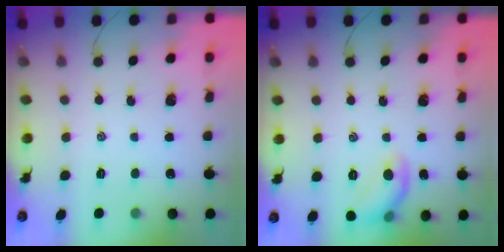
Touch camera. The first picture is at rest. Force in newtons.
{"total": 8.4, "press": 8.3, "slide": 1.4}